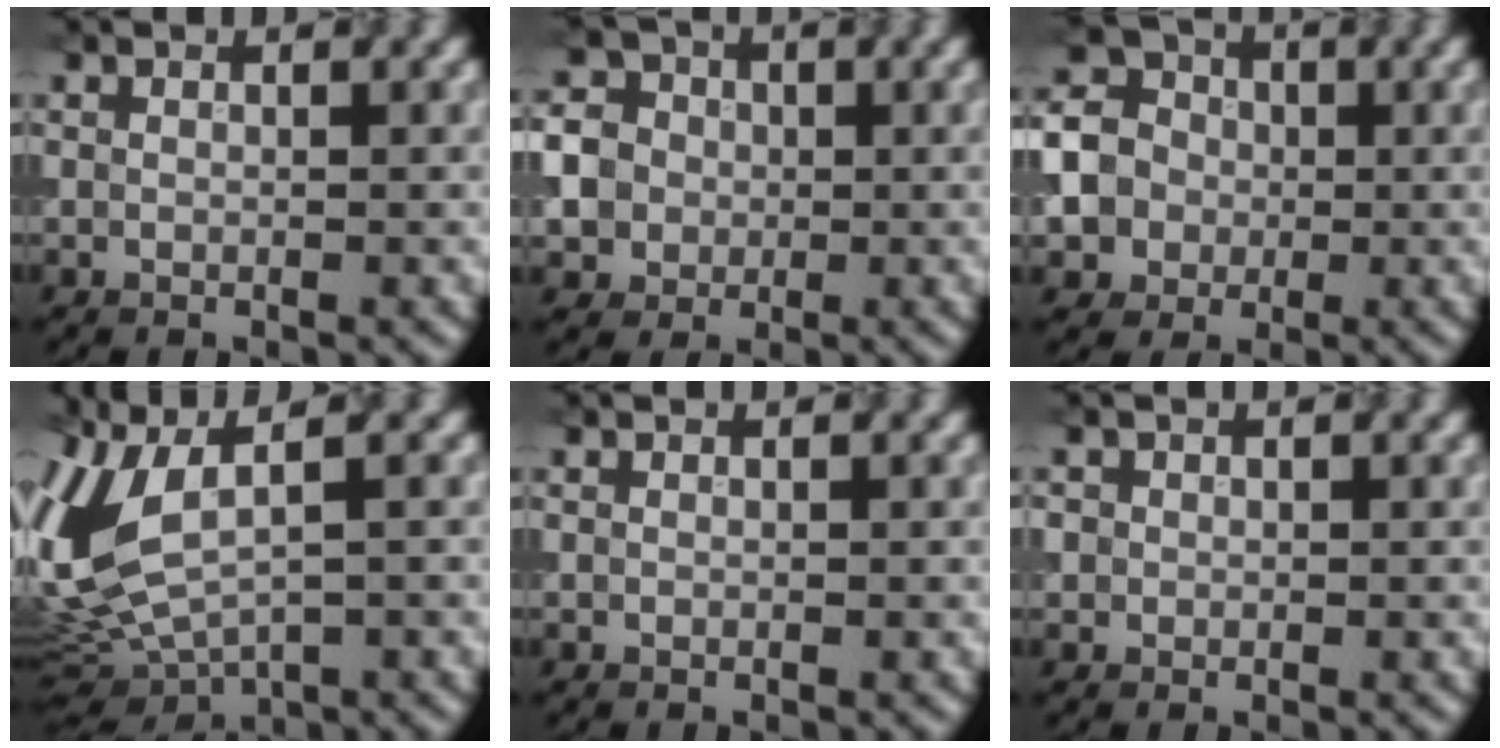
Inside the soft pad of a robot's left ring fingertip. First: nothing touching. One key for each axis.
{"total": 7.3, "fx": -0.1, "fy": 6.8, "fz": 2.7, "tx": -0.047, "ty": 0.028, "tz": -0.027}
{"total": 9.3, "fx": -1.9, "fy": 8.5, "fz": 3.3, "tx": -0.075, "ty": -0.004, "tz": -0.066}
{"total": 10.2, "fx": 1.9, "fy": 4.2, "fz": 9.1, "tx": -0.232, "ty": -0.006, "tz": 0.050}
{"total": 0.0}
{"total": 1.0, "fx": 0.1, "fy": 1.0, "fz": 0.1, "tx": 0.006, "ty": -0.002, "tz": -0.001}